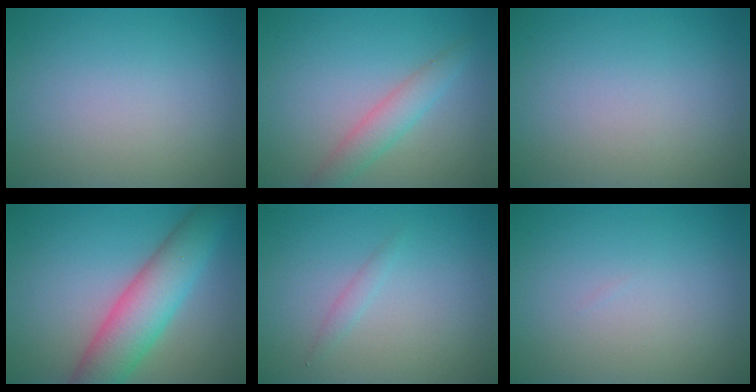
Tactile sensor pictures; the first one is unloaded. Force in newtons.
{"total": 2.7, "press": 2.7, "slide": 0.1}
{"total": 0.0}
{"total": 7.2, "press": 7.2, "slide": 0.2}
{"total": 0.8, "press": 0.8, "slide": 0.1}
{"total": 0.0}